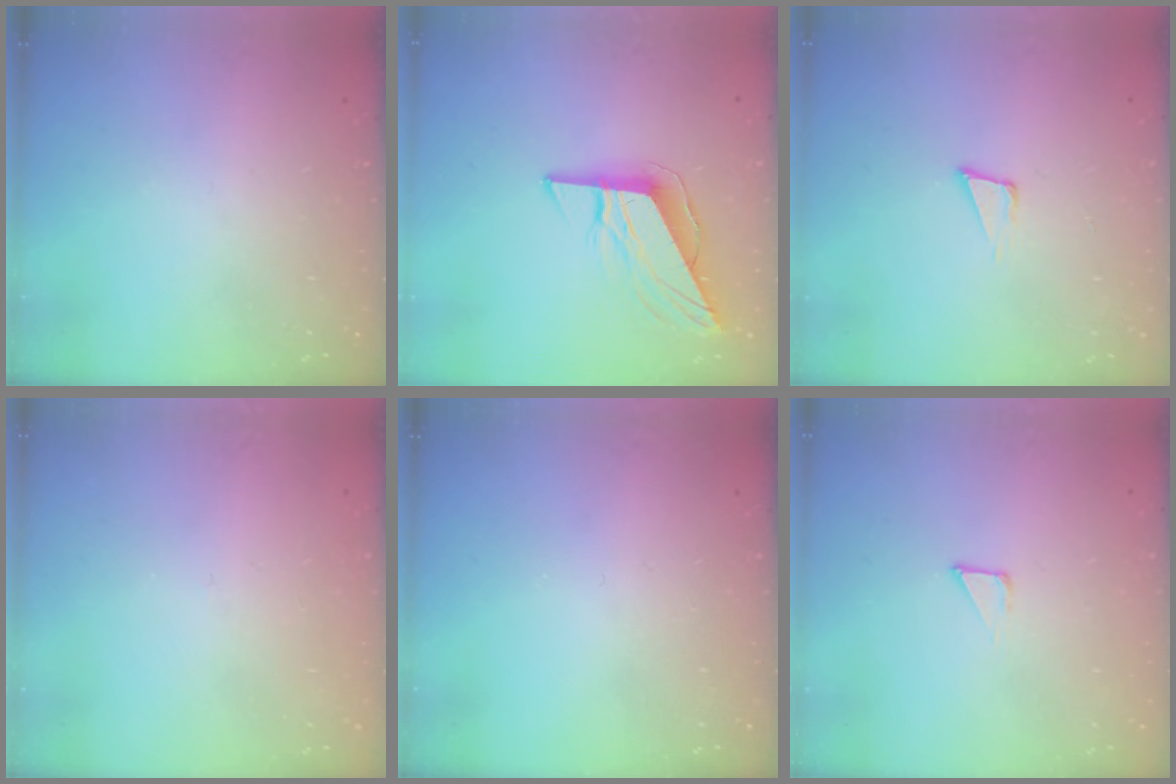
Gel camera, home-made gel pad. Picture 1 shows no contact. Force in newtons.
{"total": 9.4, "press": 9.4, "slide": 0.4}
{"total": 4.0, "press": 2.8, "slide": 2.9}
{"total": 2.7, "press": 2.7, "slide": 0.3}
{"total": 0.0}
{"total": 2.1, "press": 2.1, "slide": 0.1}